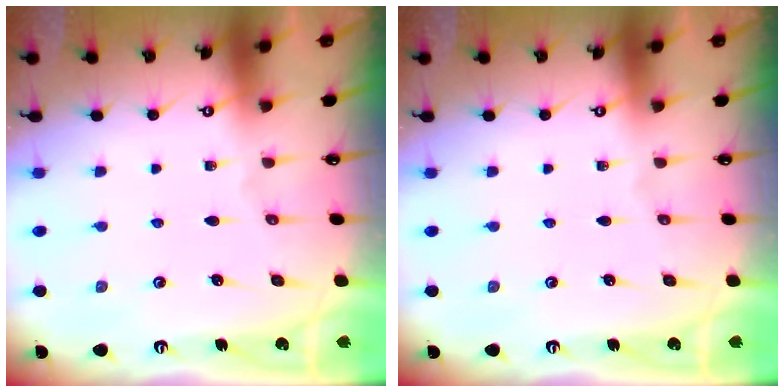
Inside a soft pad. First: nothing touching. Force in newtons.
{"total": 0.0}